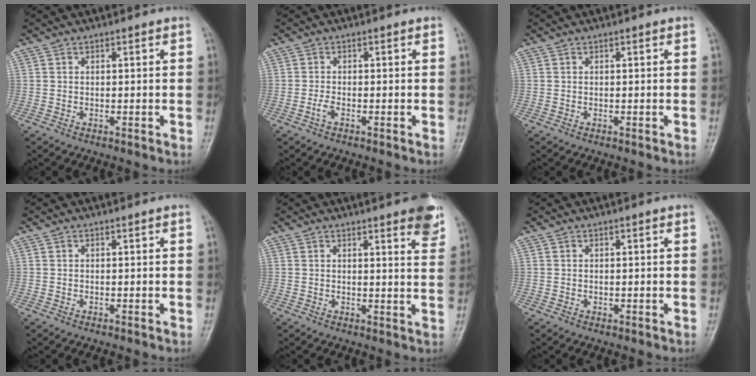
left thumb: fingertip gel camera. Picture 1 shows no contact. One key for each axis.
{"total": 1.4, "fx": -0.7, "fy": 0.5, "fz": 1.1, "tx": -0.022, "ty": 0.000, "tz": -0.016}
{"total": 0.0}
{"total": 0.0}
{"total": 7.1, "fx": 4.8, "fy": 1.5, "fz": 5.1, "tx": -0.046, "ty": -0.022, "tz": 0.050}
{"total": 0.6, "fx": 0.1, "fy": 0.4, "fz": 0.3, "tx": -0.002, "ty": 0.000, "tz": 0.001}